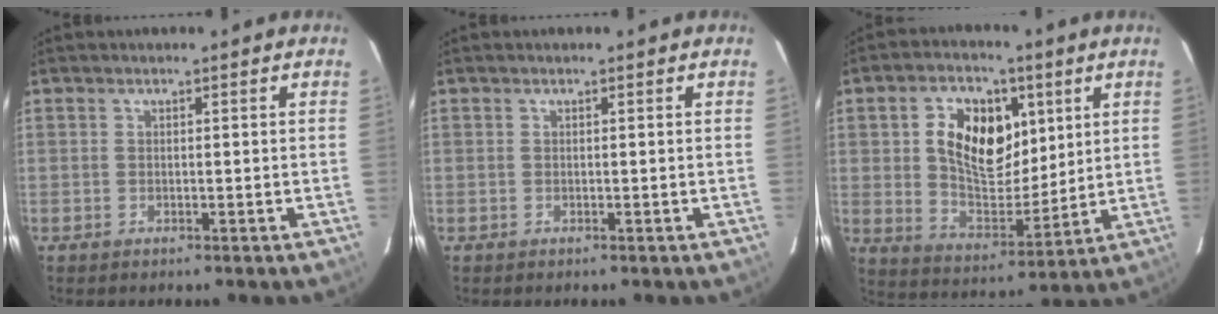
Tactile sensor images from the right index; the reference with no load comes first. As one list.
[{"total": 0.0}, {"total": 14.3, "force": [4.3, 8.8, 10.5], "torque": [-0.190, 0.009, 0.081]}]